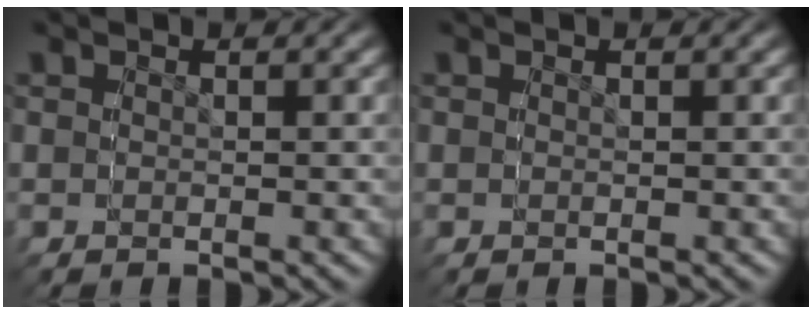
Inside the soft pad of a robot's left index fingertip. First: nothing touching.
{"total": 0.0}